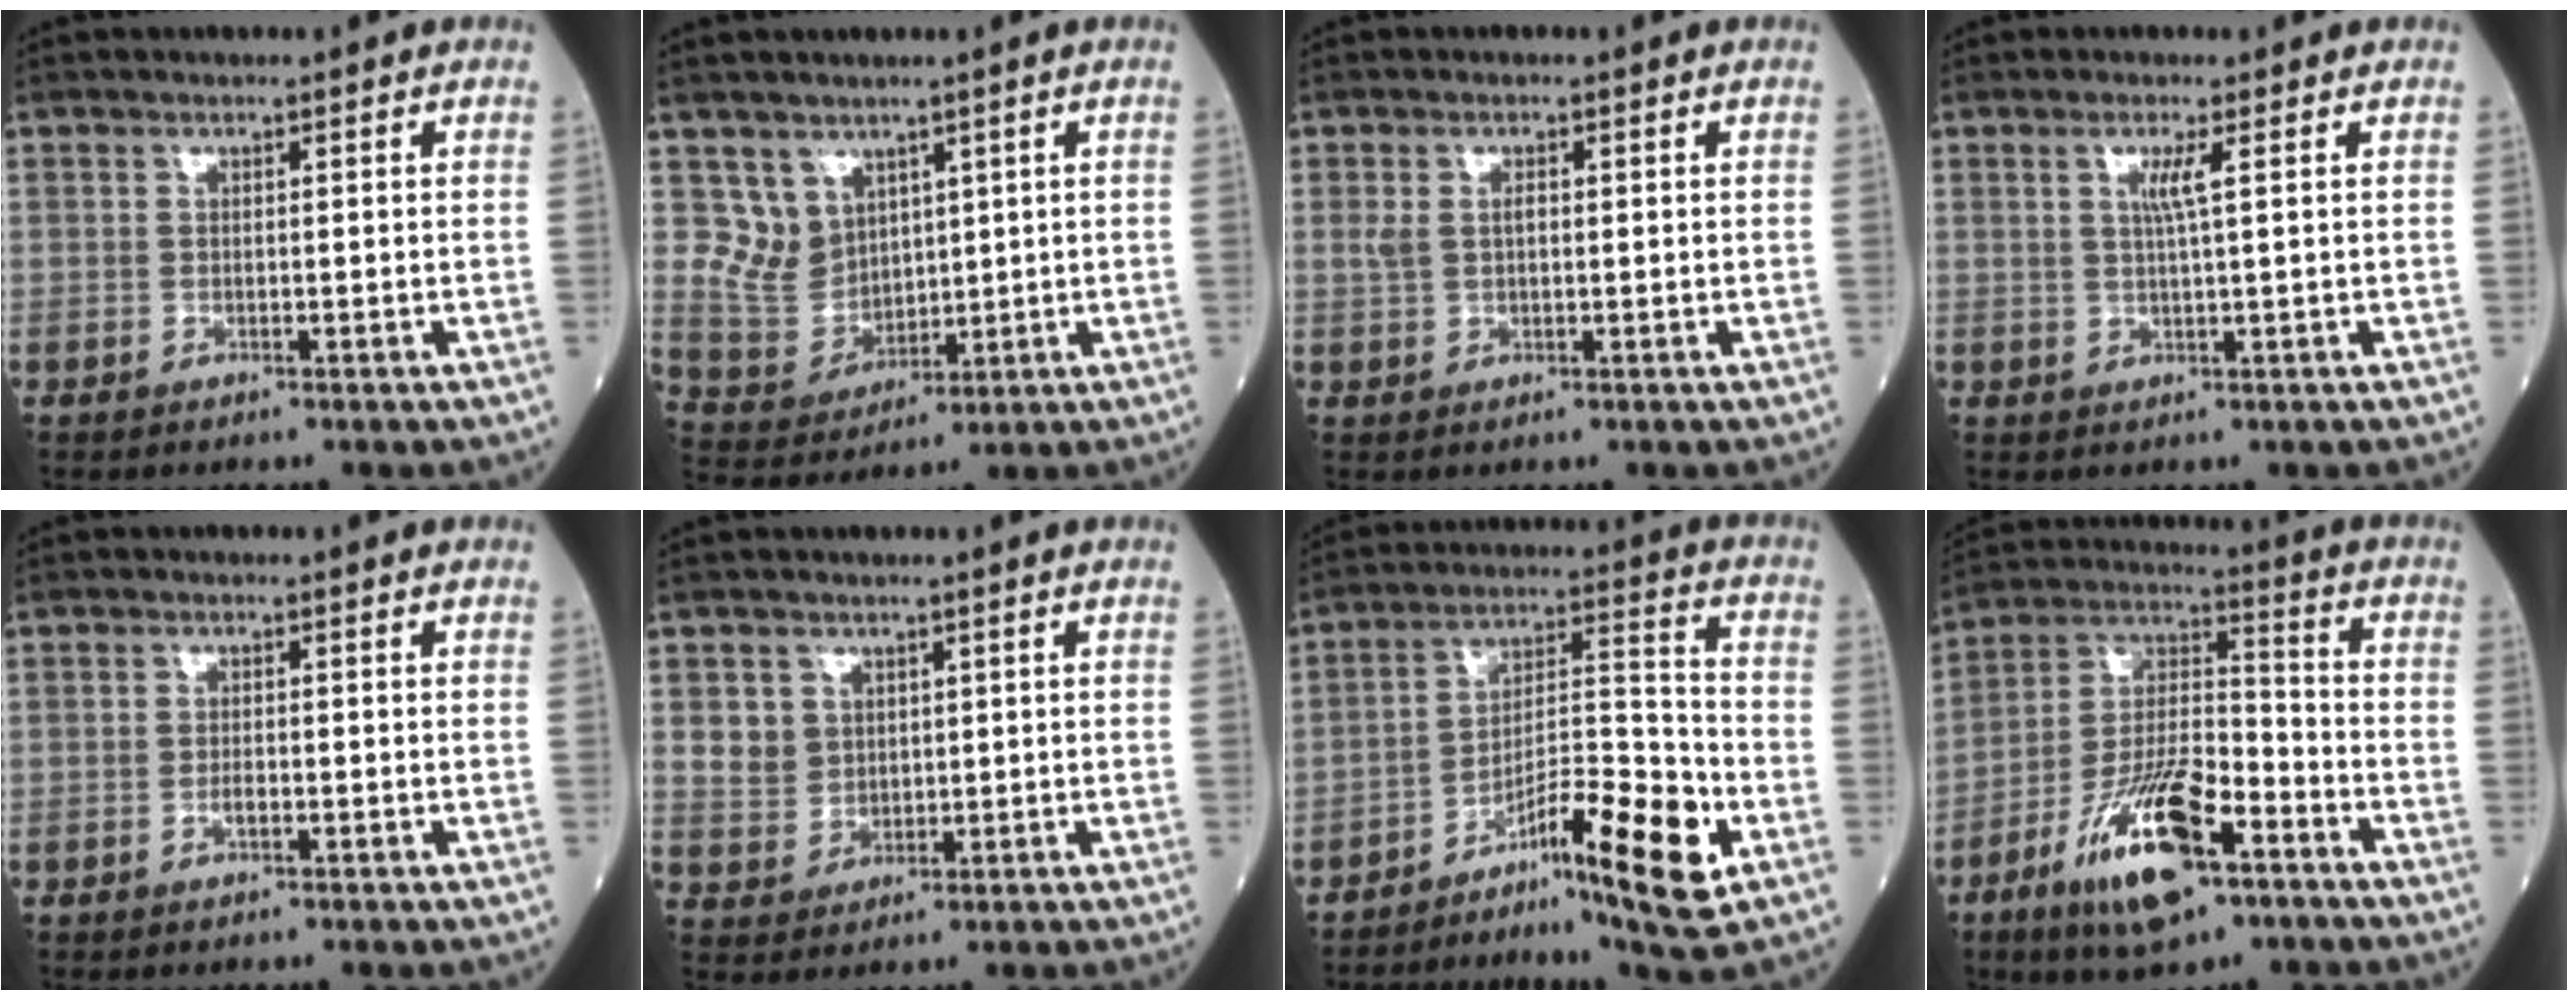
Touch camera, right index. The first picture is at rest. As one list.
[{"total": 6.6, "force": [3.4, 5.4, 1.7], "torque": [-0.044, 0.003, 0.082]}, {"total": 2.4, "force": [0.4, 1.3, 1.9], "torque": [-0.043, 0.016, 0.012]}, {"total": 2.5, "force": [0.8, -0.4, 2.3], "torque": [-0.049, -0.002, 0.016]}, {"total": 1.2, "force": [-0.5, 0.4, 1.0], "torque": [-0.022, 0.000, -0.010]}, {"total": 4.0, "force": [1.3, 3.7, 0.9], "torque": [-0.018, 0.009, 0.031]}, {"total": 14.3, "force": [-7.3, 1.3, 12.2], "torque": [-0.205, -0.002, -0.122]}, {"total": 15.7, "force": [-8.7, 4.8, 12.1], "torque": [-0.235, -0.004, -0.153]}]